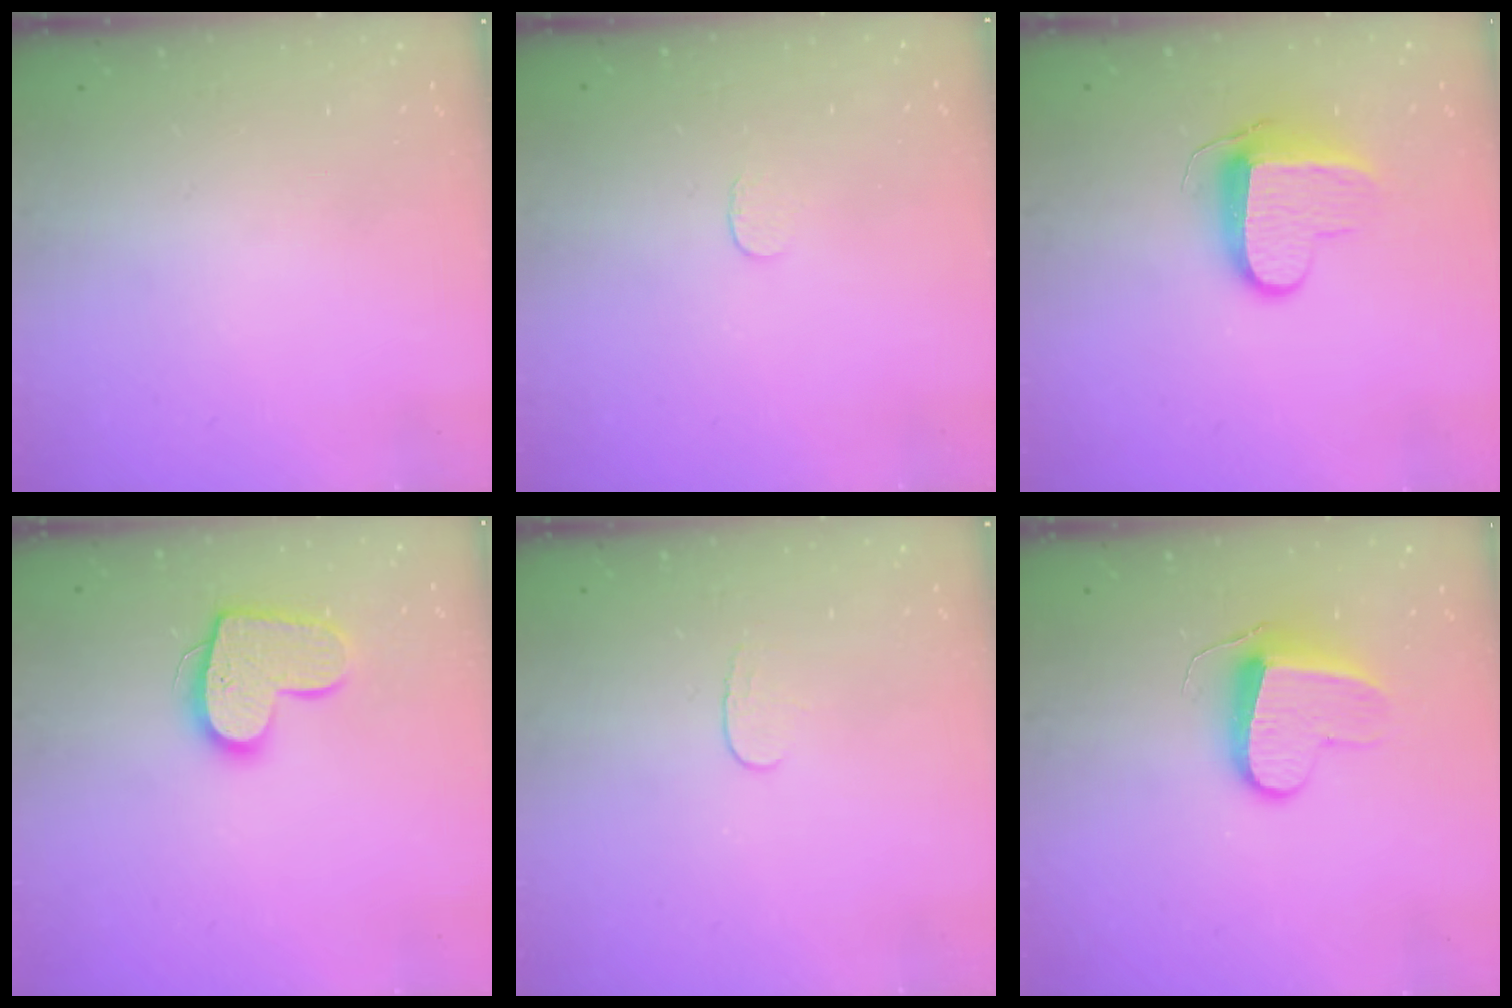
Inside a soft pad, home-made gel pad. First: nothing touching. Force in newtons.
{"total": 2.6, "press": 2.6, "slide": 0.2}
{"total": 10.0, "press": 10.0, "slide": 0.2}
{"total": 14.2, "press": 14.2, "slide": 1.0}
{"total": 3.6, "press": 3.5, "slide": 0.4}
{"total": 9.7, "press": 9.7, "slide": 0.6}